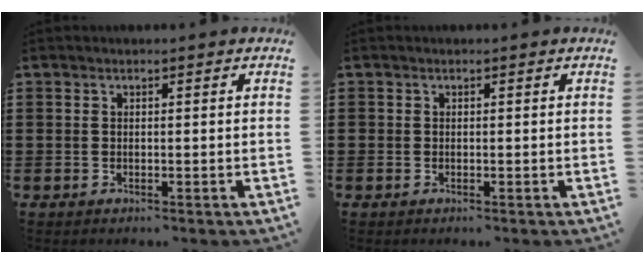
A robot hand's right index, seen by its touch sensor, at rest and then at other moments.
{"total": 0.0}